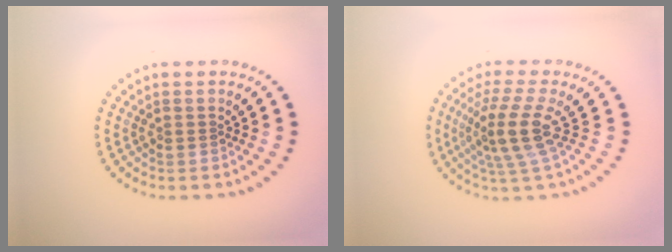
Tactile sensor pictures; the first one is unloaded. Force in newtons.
{"total": 4.3, "press": 3.1, "slide": 2.9}